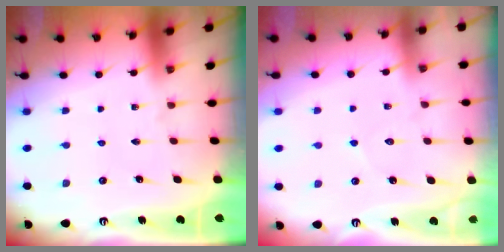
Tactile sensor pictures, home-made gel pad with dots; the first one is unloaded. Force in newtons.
{"total": 4.4, "press": 4.4, "slide": 0.5}